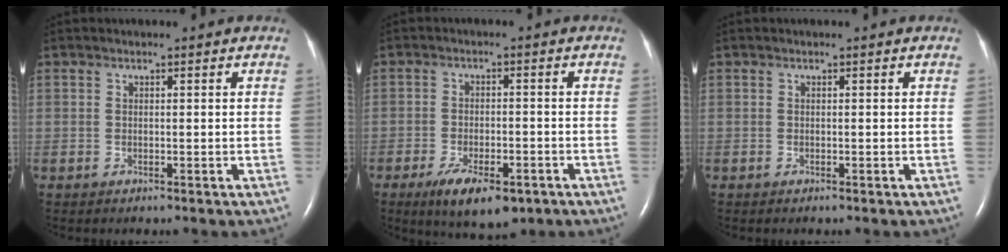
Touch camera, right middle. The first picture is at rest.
{"total": 8.7, "force": [-5.3, 3.3, 6.0], "torque": [-0.099, -0.010, -0.079]}
{"total": 0.0}